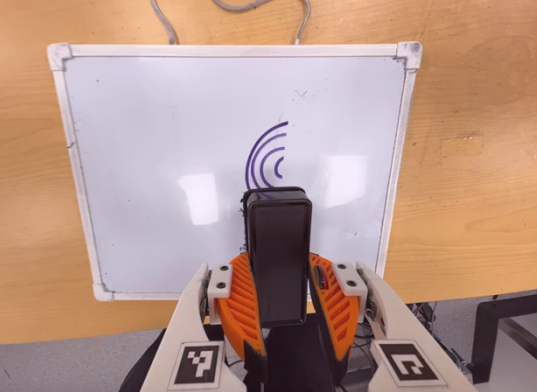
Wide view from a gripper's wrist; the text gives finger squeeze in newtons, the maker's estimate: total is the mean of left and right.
{"total": 7.3, "left": 6.1, "right": 8.5}